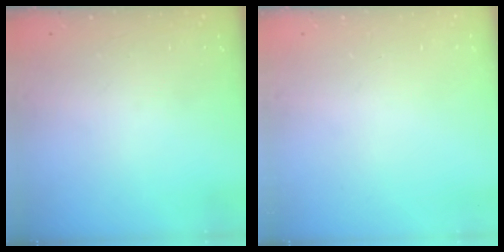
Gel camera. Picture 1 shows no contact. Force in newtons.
{"total": 0.0}